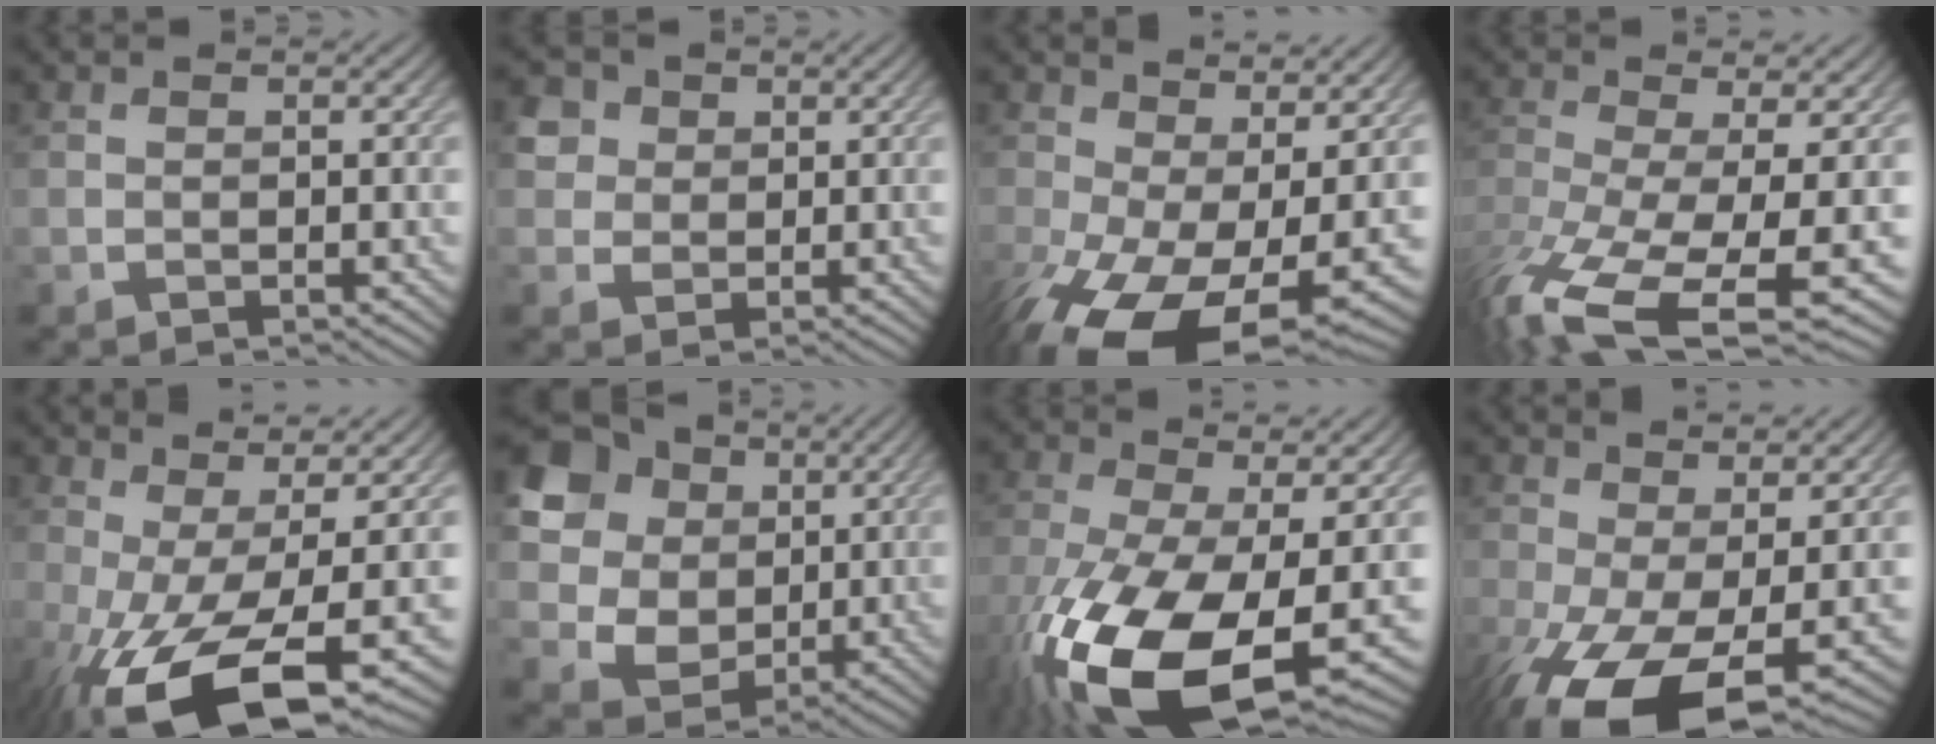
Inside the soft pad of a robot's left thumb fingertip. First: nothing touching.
{"total": 4.7, "force": [1.8, 4.0, 1.7], "torque": [-0.064, 0.003, 0.030]}
{"total": 16.0, "force": [-4.7, 8.5, 12.7], "torque": [-0.272, -0.066, -0.050]}
{"total": 13.5, "force": [-6.1, 4.1, 11.3], "torque": [-0.269, -0.038, -0.083]}
{"total": 15.0, "force": [-5.4, 5.4, 12.9], "torque": [-0.261, -0.025, -0.079]}
{"total": 14.2, "force": [4.1, 11.9, 6.6], "torque": [-0.226, 0.021, 0.090]}
{"total": 18.7, "force": [-6.2, 8.4, 15.5], "torque": [-0.347, -0.057, -0.089]}
{"total": 12.9, "force": [-4.6, 5.8, 10.6], "torque": [-0.224, -0.043, -0.064]}